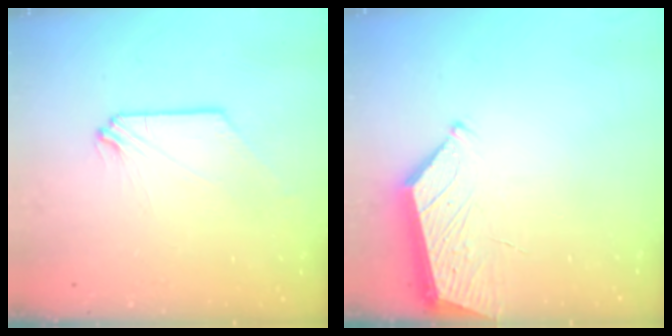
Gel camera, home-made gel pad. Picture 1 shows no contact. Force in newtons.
{"total": 4.1, "press": 4.1, "slide": 0.5}